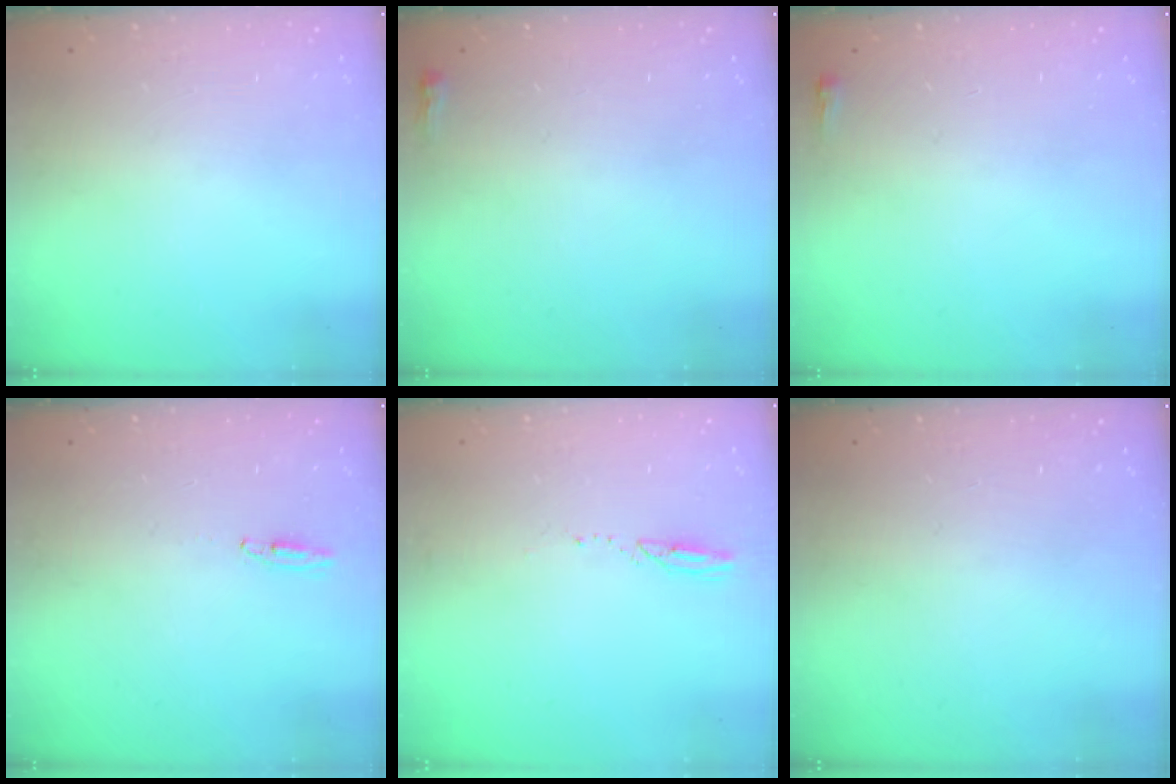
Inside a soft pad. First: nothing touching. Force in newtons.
{"total": 2.2, "press": 2.2, "slide": 0.6}
{"total": 2.0, "press": 2.0, "slide": 0.5}
{"total": 2.7, "press": 2.5, "slide": 1.0}
{"total": 2.4, "press": 2.4, "slide": 0.3}
{"total": 0.0}